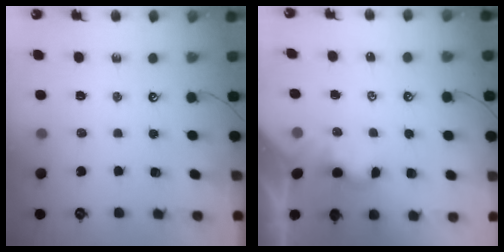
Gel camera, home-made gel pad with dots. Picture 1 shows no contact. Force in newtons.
{"total": 1.1, "press": 1.1, "slide": 0.2}